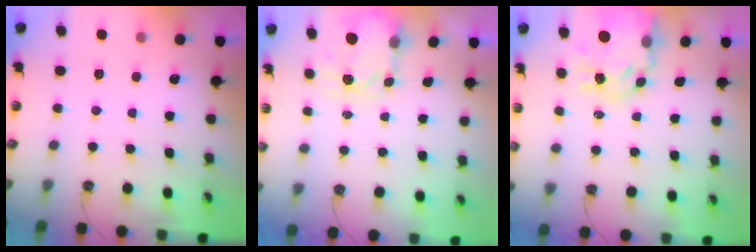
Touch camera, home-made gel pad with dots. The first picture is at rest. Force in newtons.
{"total": 3.8, "press": 3.7, "slide": 0.5}
{"total": 11.1, "press": 11.1, "slide": 0.9}